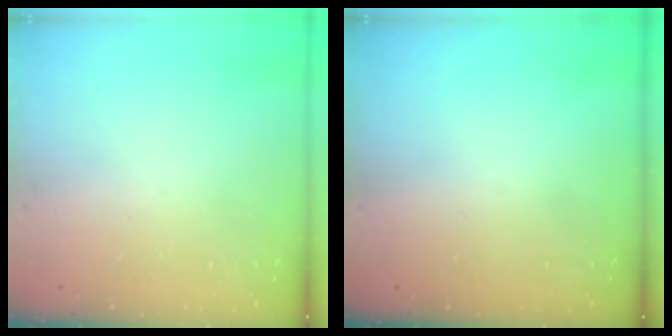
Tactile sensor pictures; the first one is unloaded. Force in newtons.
{"total": 0.0}